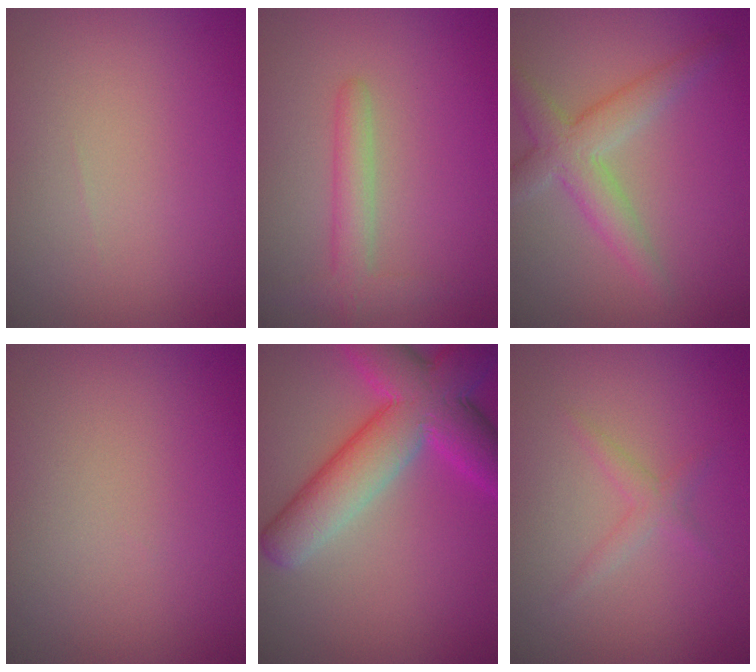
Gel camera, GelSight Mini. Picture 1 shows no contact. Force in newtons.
{"total": 2.6, "press": 2.6, "slide": 0.1}
{"total": 4.0, "press": 4.0, "slide": 0.3}
{"total": 0.0}
{"total": 9.0, "press": 9.0, "slide": 0.3}
{"total": 1.3, "press": 1.3, "slide": 0.0}